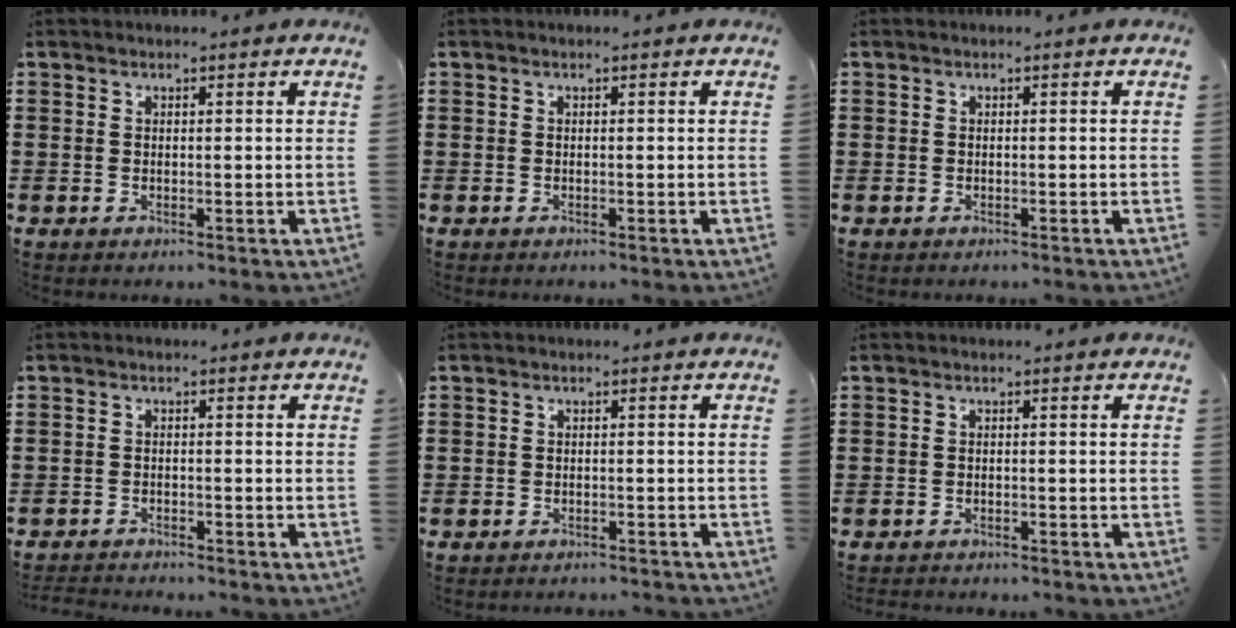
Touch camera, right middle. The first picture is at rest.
{"total": 0.0}
{"total": 0.5, "force": [-0.4, 0.4, 0.0], "torque": [0.000, 0.004, -0.010]}
{"total": 1.8, "force": [-1.8, 0.1, 0.0], "torque": [-0.005, -0.001, -0.039]}
{"total": 1.5, "force": [-1.5, 0.2, -0.2], "torque": [0.001, 0.004, -0.034]}
{"total": 1.0, "force": [-1.0, 0.0, 0.0], "torque": [-0.001, 0.002, -0.021]}